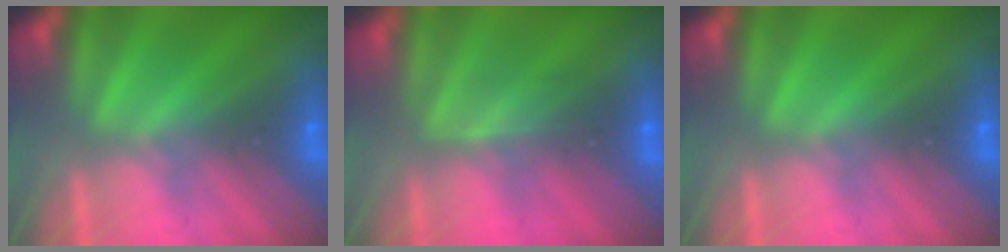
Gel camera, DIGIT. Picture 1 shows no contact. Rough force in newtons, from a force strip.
{"total": 2.4}
{"total": 0.0}